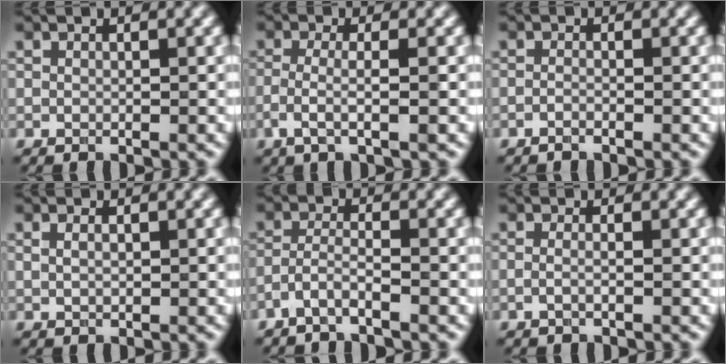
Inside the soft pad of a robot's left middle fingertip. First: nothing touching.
{"total": 2.7, "force": [-0.8, 0.6, 2.5], "torque": [-0.048, -0.002, -0.022]}
{"total": 0.8, "force": [-0.6, 0.1, 0.5], "torque": [-0.008, -0.002, -0.014]}
{"total": 1.4, "force": [0.4, 0.8, 1.0], "torque": [-0.017, -0.003, 0.015]}
{"total": 2.2, "force": [-1.7, 0.4, 1.4], "torque": [-0.031, 0.004, -0.043]}
{"total": 1.0, "force": [-0.2, 0.3, 1.0], "torque": [-0.021, -0.008, -0.011]}